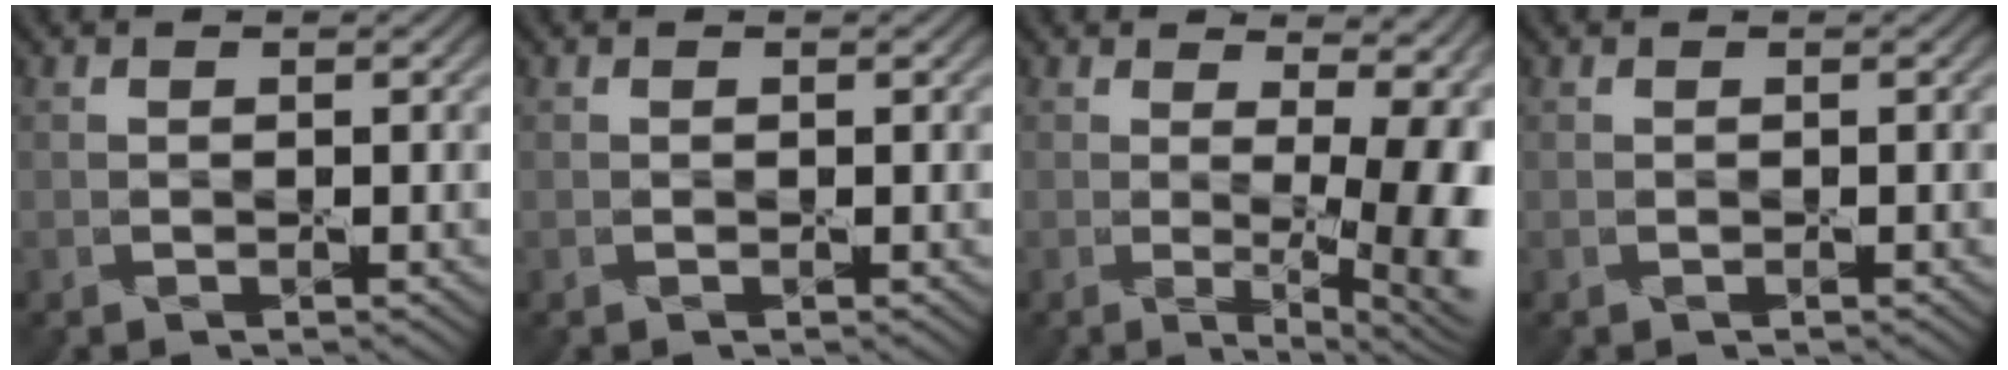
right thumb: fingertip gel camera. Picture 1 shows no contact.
{"total": 0.0}
{"total": 11.6, "force": [0.7, 4.3, 10.7], "torque": [-0.093, 0.011, 0.008]}
{"total": 0.0}